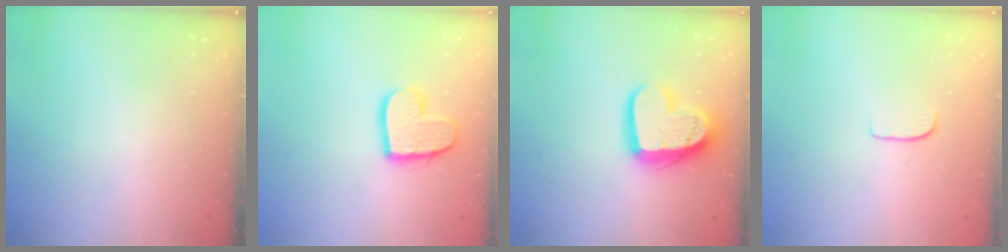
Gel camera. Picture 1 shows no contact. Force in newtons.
{"total": 11.5, "press": 11.5, "slide": 0.6}
{"total": 16.1, "press": 16.1, "slide": 1.0}
{"total": 4.8, "press": 4.7, "slide": 0.6}